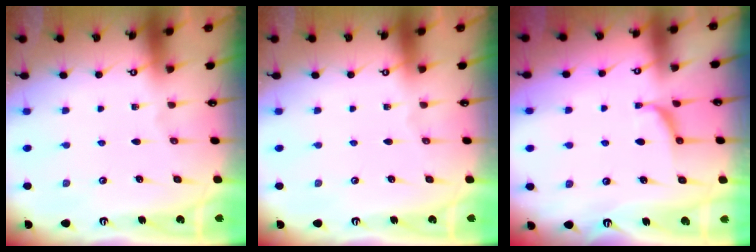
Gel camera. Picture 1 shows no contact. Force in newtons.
{"total": 0.0}
{"total": 1.2, "press": 1.2, "slide": 0.4}